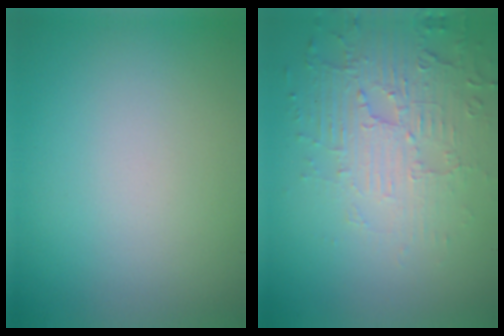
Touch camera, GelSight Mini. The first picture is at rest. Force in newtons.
{"total": 5.9, "press": 3.8, "slide": 4.5}